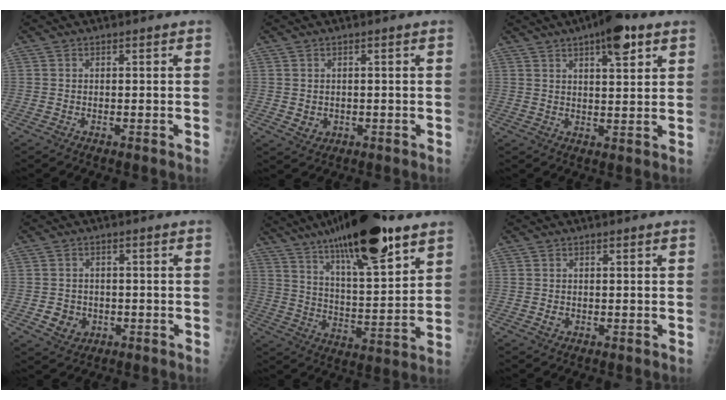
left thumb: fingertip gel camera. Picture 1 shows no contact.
{"total": 2.2, "force": [0.0, 2.0, 1.1], "torque": [-0.012, -0.002, 0.008]}
{"total": 9.2, "force": [5.2, 2.9, 7.0], "torque": [-0.090, -0.017, 0.073]}
{"total": 4.2, "force": [-0.9, 3.8, 1.7], "torque": [-0.014, 0.004, -0.006]}
{"total": 23.8, "force": [15.2, 5.9, 17.3], "torque": [-0.275, -0.050, 0.248]}
{"total": 1.1, "force": [0.2, 0.9, 0.6], "torque": [-0.007, 0.000, 0.006]}